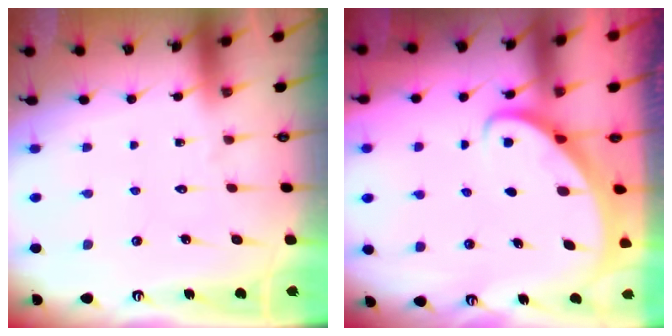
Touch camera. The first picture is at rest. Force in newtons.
{"total": 2.3, "press": 2.3, "slide": 0.3}